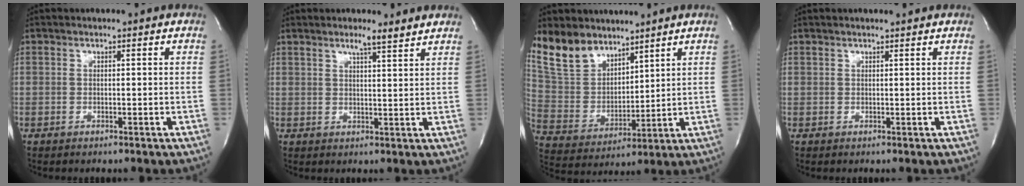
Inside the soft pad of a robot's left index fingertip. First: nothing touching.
{"total": 4.0, "force": [3.5, 0.2, 1.9], "torque": [-0.038, 0.004, 0.049]}
{"total": 11.9, "force": [9.6, 6.1, 3.6], "torque": [-0.085, 0.013, 0.202]}
{"total": 1.4, "force": [1.3, -0.1, 0.5], "torque": [-0.004, -0.002, 0.021]}